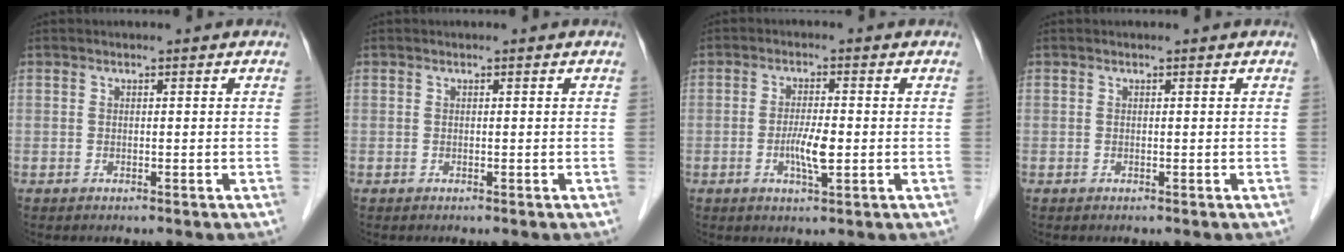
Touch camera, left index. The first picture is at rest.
{"total": 0.0}
{"total": 4.3, "force": [-0.8, 0.8, 4.1], "torque": [-0.081, -0.004, -0.015]}
{"total": 0.0}